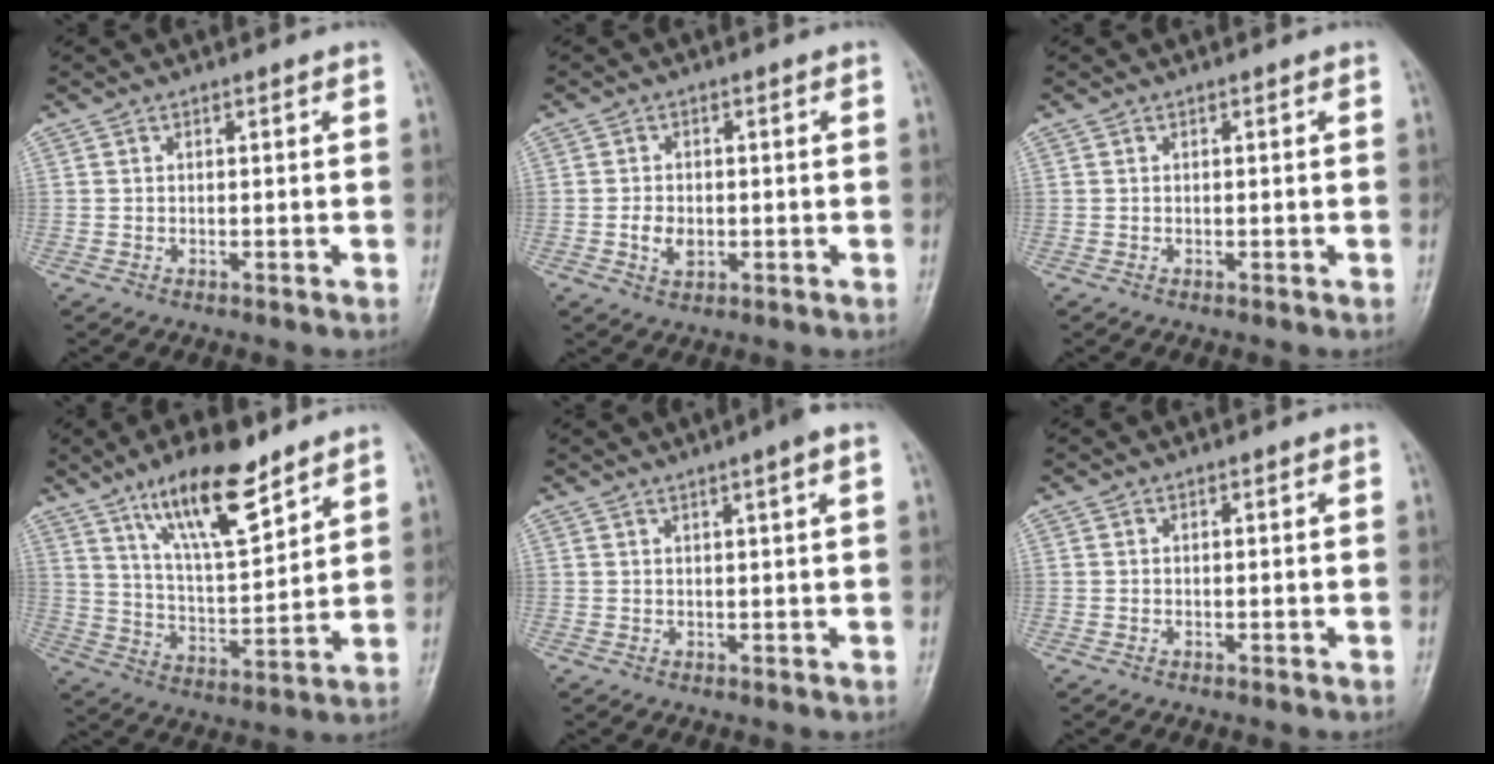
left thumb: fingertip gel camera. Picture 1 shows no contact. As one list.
[{"total": 3.6, "force": [-0.7, 2.5, 2.4], "torque": [-0.036, 0.002, -0.011]}, {"total": 0.0}, {"total": 14.8, "force": [9.9, 4.3, 10.1], "torque": [-0.152, -0.059, 0.182]}, {"total": 3.9, "force": [2.2, 0.0, 3.2], "torque": [-0.046, 0.007, 0.032]}, {"total": 0.0}]